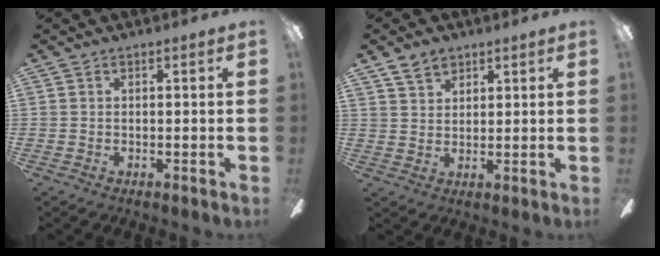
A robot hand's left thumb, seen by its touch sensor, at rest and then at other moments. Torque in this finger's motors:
{"motor_torque": [-0.05, 0.01, -0.14, 0.18, 0.00]}